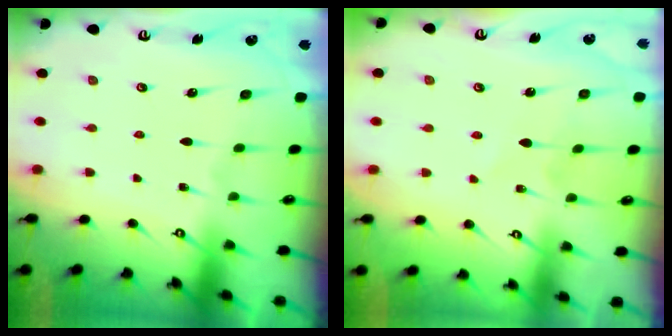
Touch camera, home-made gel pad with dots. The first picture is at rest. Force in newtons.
{"total": 3.8, "press": 3.8, "slide": 0.4}